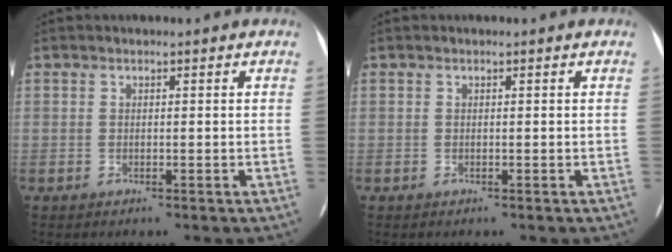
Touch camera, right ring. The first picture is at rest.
{"total": 0.0}